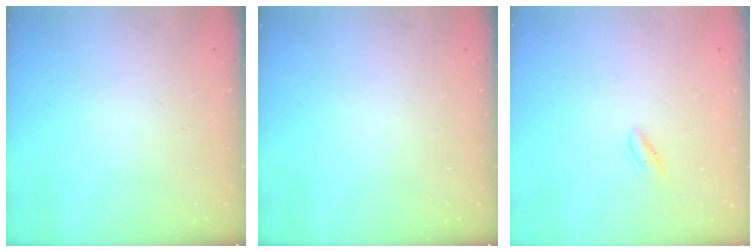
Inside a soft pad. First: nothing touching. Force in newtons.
{"total": 0.0}
{"total": 1.7, "press": 1.4, "slide": 0.9}